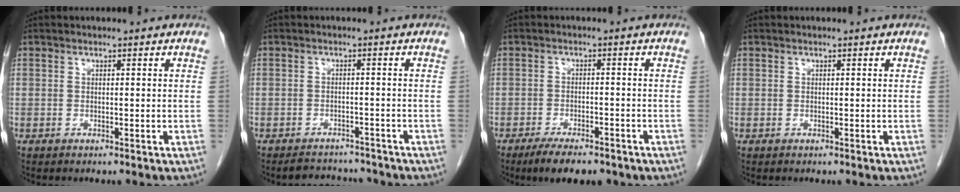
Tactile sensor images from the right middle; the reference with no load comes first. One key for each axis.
{"total": 5.0, "fx": -4.8, "fy": 1.3, "fz": 0.3, "tx": 0.000, "ty": 0.004, "tz": -0.068}
{"total": 7.2, "fx": -5.3, "fy": 2.3, "fz": 4.3, "tx": -0.065, "ty": -0.009, "tz": -0.078}
{"total": 0.0}